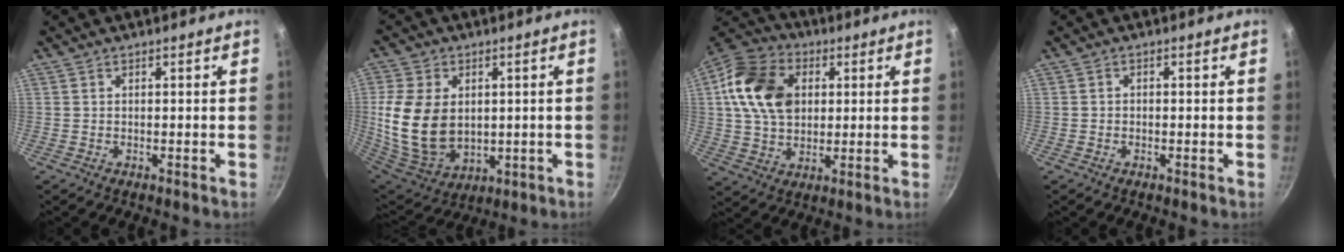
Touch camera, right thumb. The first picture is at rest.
{"total": 17.1, "force": [1.4, 12.2, 11.9], "torque": [-0.229, -0.020, 0.048]}
{"total": 16.6, "force": [3.4, 12.1, 10.9], "torque": [-0.176, 0.003, 0.051]}
{"total": 0.7, "force": [-0.3, 0.5, 0.3], "torque": [-0.008, 0.004, -0.007]}